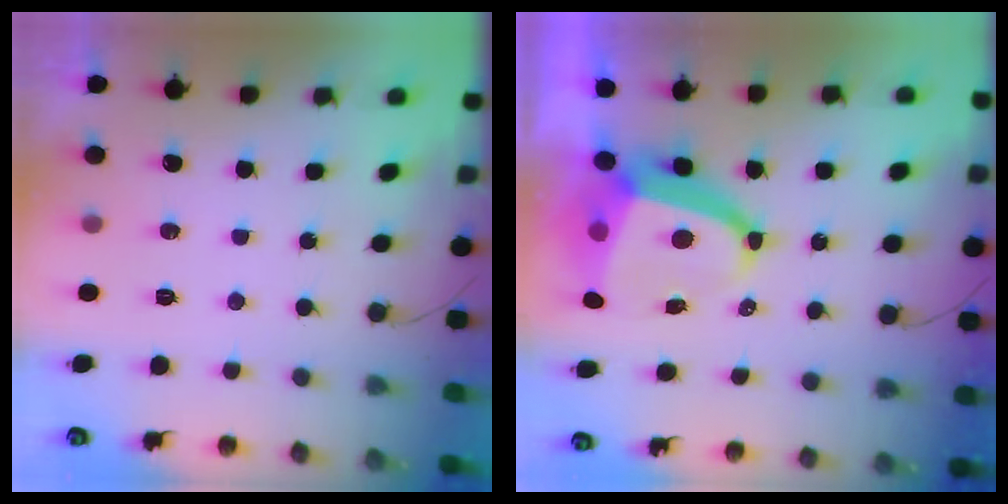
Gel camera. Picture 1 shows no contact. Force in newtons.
{"total": 10.2, "press": 10.1, "slide": 1.3}